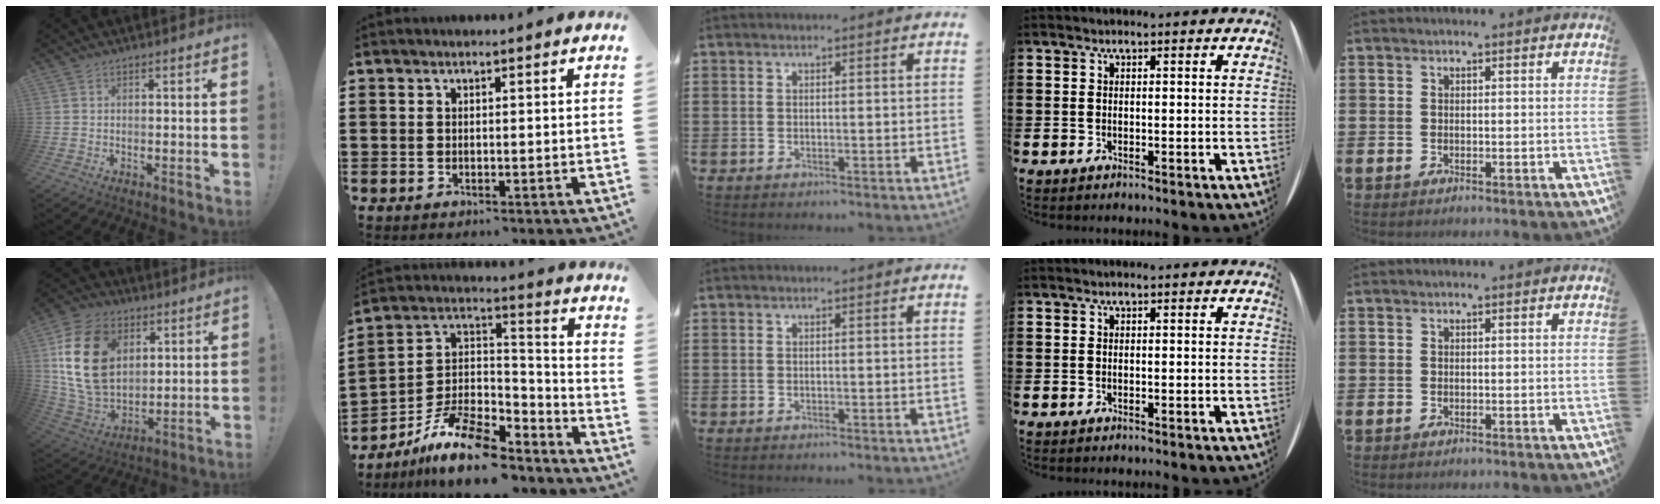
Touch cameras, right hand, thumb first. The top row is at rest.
{"thumb": {"total": 21.5, "force": [6.4, 15.5, 13.6], "torque": [-0.252, -0.028, 0.118]}, "index": {"total": 12.0, "force": [-9.2, 4.1, 6.5], "torque": [-0.137, 0.025, -0.179]}}